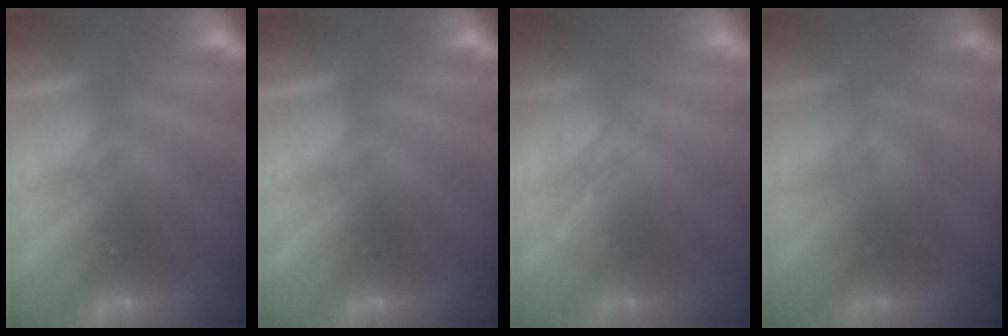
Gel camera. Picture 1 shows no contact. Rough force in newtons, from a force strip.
{"total": 0.0}
{"total": 2.0}
{"total": 2.7}